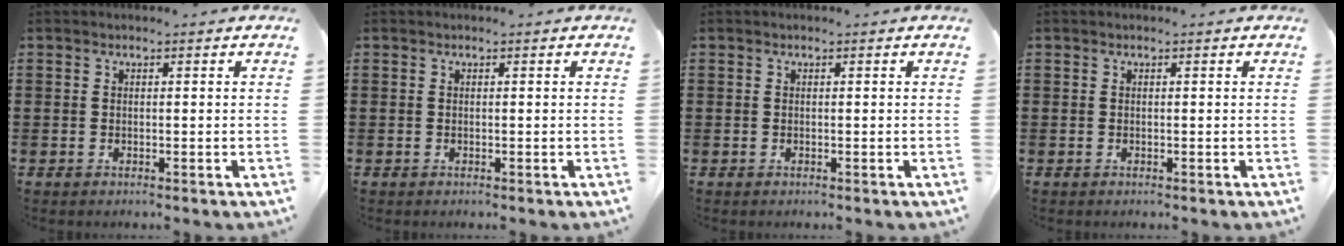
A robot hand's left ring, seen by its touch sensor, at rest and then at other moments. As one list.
[{"total": 0.0}, {"total": 0.0}, {"total": 0.0}]